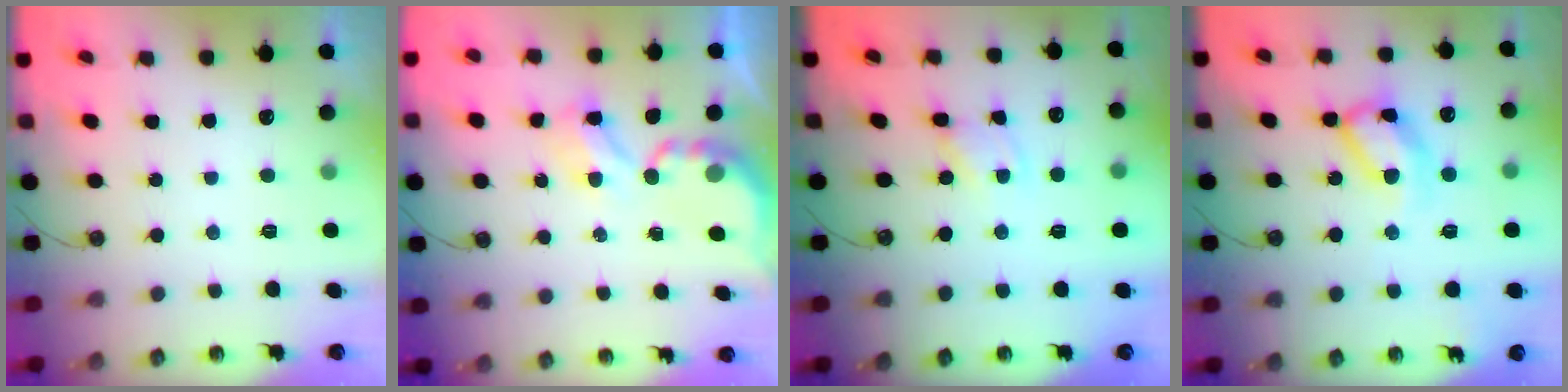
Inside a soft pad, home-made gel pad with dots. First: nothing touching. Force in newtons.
{"total": 4.0, "press": 4.0, "slide": 0.2}
{"total": 1.6, "press": 1.6, "slide": 0.2}
{"total": 14.8, "press": 14.8, "slide": 1.1}